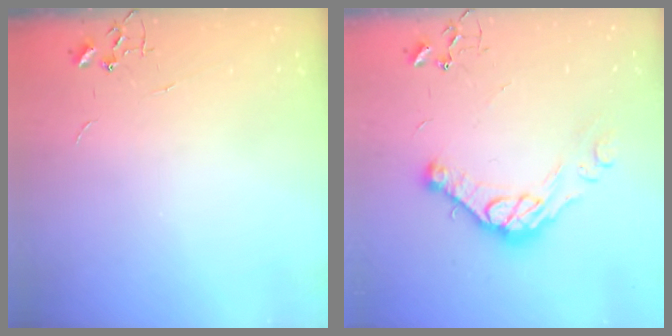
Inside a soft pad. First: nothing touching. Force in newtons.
{"total": 13.3, "press": 13.3, "slide": 0.8}